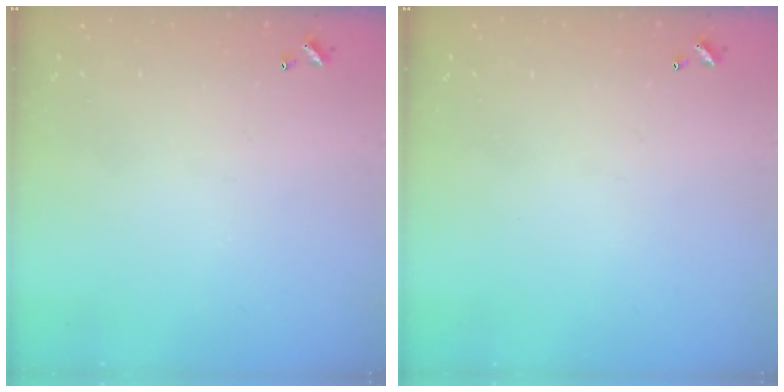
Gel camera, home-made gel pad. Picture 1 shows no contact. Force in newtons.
{"total": 0.0}